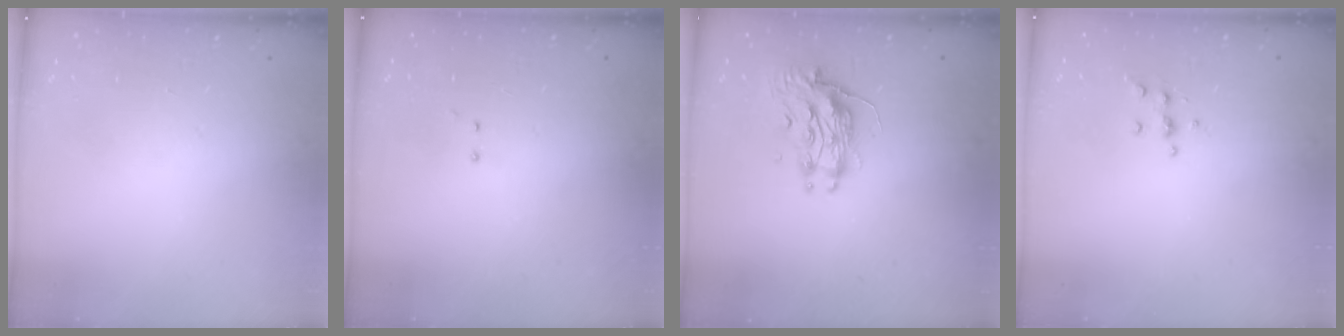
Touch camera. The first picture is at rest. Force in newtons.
{"total": 3.0, "press": 2.9, "slide": 0.7}
{"total": 10.6, "press": 10.6, "slide": 0.7}
{"total": 4.2, "press": 4.2, "slide": 0.4}